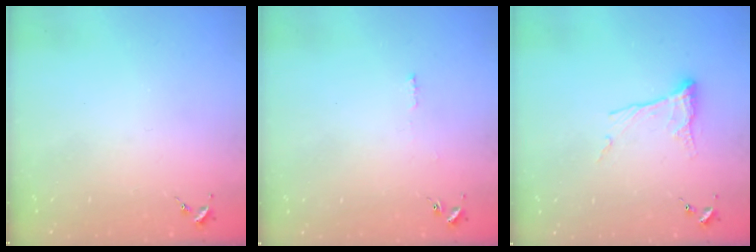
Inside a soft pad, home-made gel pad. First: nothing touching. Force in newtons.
{"total": 3.8, "press": 3.8, "slide": 0.5}
{"total": 10.0, "press": 10.0, "slide": 0.7}